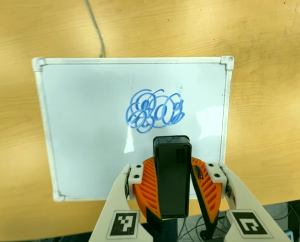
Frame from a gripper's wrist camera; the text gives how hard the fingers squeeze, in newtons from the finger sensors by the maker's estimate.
{"total": 6.5, "left": 6.5, "right": 6.5}